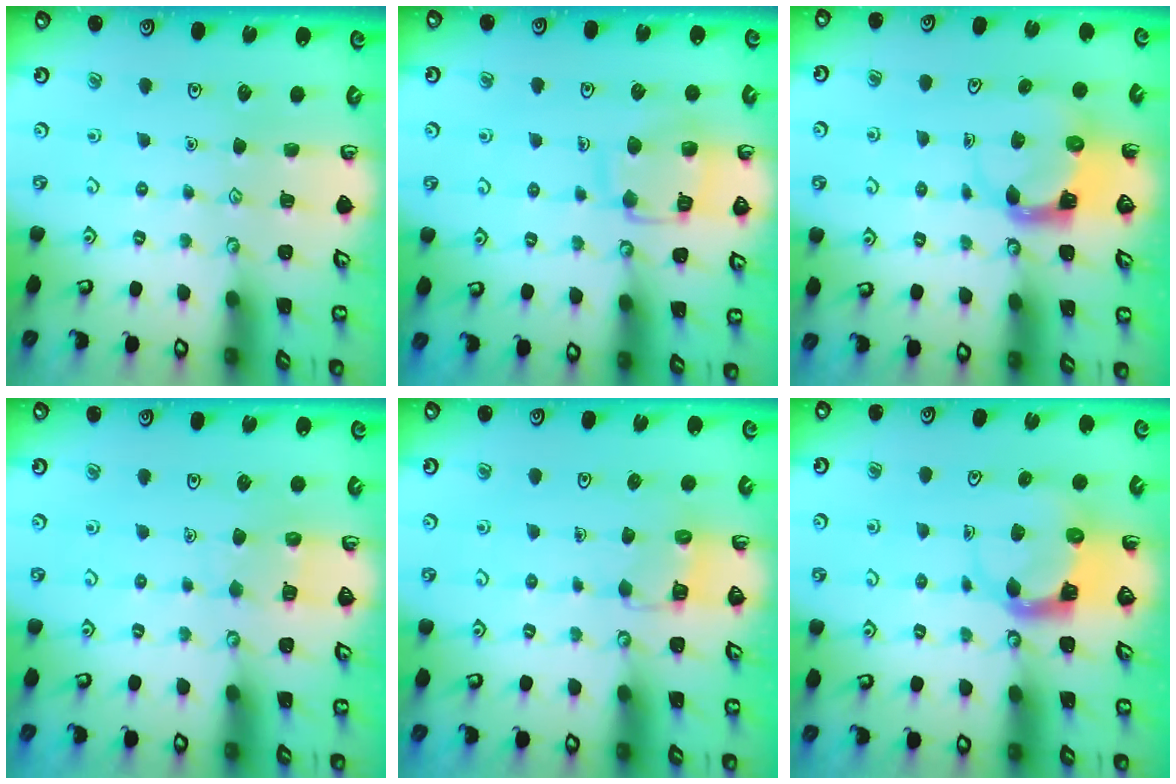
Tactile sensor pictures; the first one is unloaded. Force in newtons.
{"total": 11.9, "press": 11.8, "slide": 1.3}
{"total": 3.9, "press": 3.9, "slide": 0.6}
{"total": 4.8, "press": 4.7, "slide": 0.5}
{"total": 2.8, "press": 2.8, "slide": 0.2}
{"total": 3.7, "press": 3.6, "slide": 0.7}